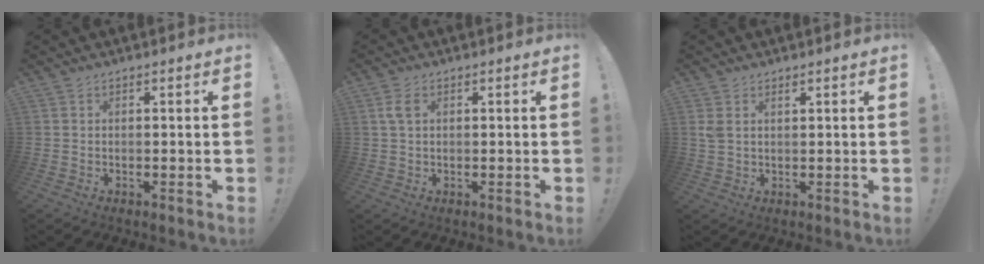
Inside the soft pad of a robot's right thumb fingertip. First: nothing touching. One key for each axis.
{"total": 3.5, "fx": 1.3, "fy": 1.9, "fz": 2.6, "tx": -0.045, "ty": 0.001, "tz": 0.023}
{"total": 2.5, "fx": 1.5, "fy": 1.2, "fz": 1.6, "tx": -0.030, "ty": -0.002, "tz": 0.028}